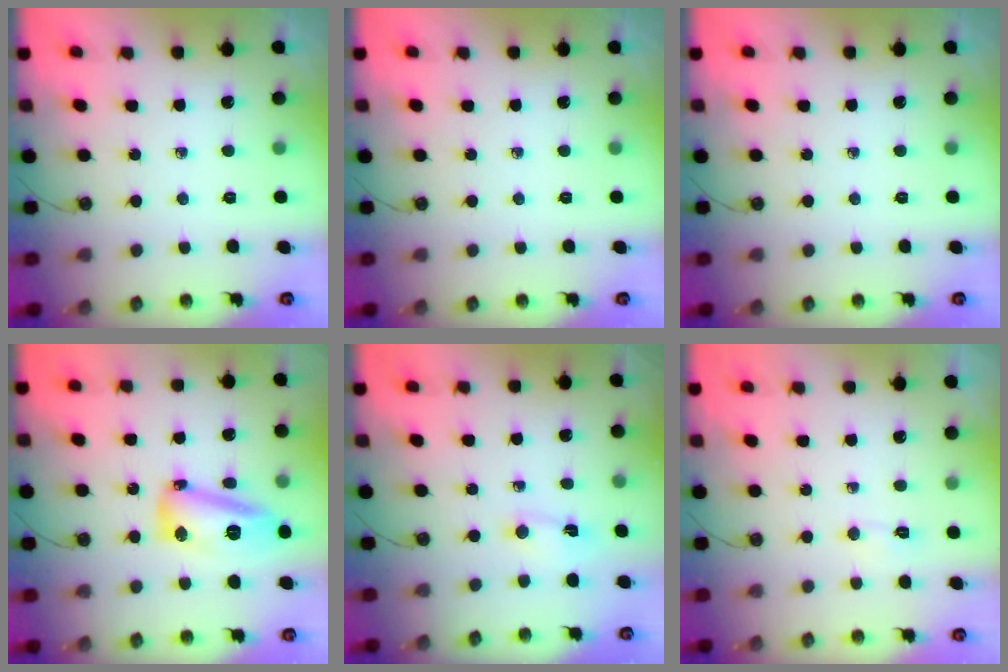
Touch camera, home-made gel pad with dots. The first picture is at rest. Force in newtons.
{"total": 0.0}
{"total": 0.0}
{"total": 13.0, "press": 12.9, "slide": 1.2}
{"total": 1.1, "press": 1.0, "slide": 0.6}
{"total": 3.0, "press": 3.0, "slide": 0.5}